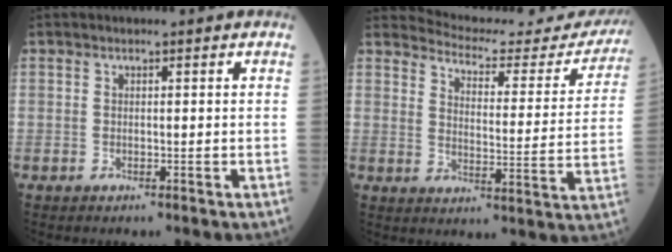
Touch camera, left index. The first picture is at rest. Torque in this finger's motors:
{"motor_torque": [0.42, -1.72, 0.01, -0.04]}